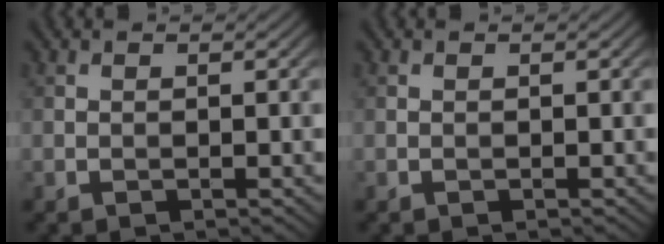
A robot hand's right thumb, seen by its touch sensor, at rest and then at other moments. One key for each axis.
{"total": 0.0}